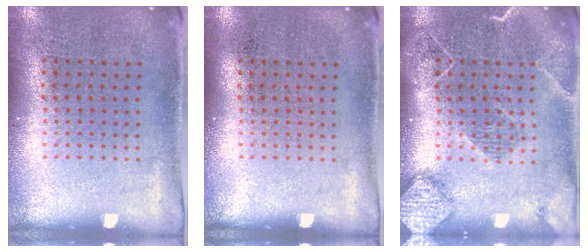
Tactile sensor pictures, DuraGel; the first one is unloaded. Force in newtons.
{"total": 0.0}
{"total": 2.2, "press": 2.0, "slide": 1.1}